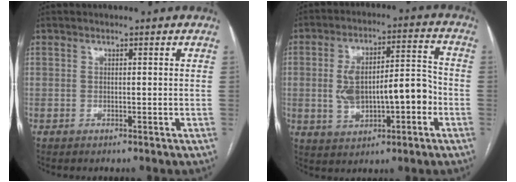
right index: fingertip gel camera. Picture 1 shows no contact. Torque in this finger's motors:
{"motor_torque": [0.58, 0.09, 0.46, 0.10]}